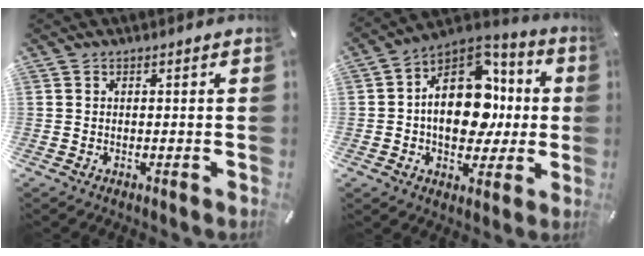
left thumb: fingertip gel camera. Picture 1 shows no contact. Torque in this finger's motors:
{"motor_torque": [1.26, 1.26, 1.02, -0.68, 0.34]}